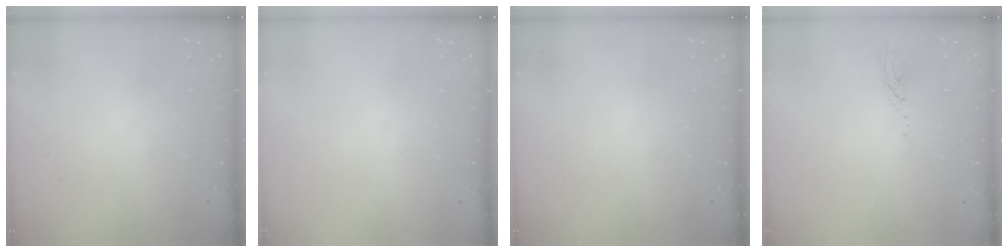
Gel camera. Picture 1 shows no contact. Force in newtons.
{"total": 0.0}
{"total": 0.0}
{"total": 3.4, "press": 3.3, "slide": 0.3}